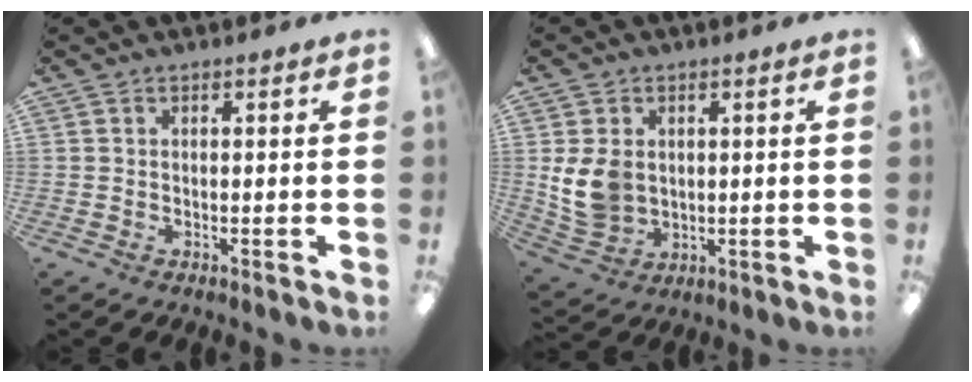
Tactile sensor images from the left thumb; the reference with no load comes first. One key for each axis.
{"total": 9.4, "fx": 1.4, "fy": 7.5, "fz": 5.5, "tx": -0.132, "ty": 0.009, "tz": 0.030}